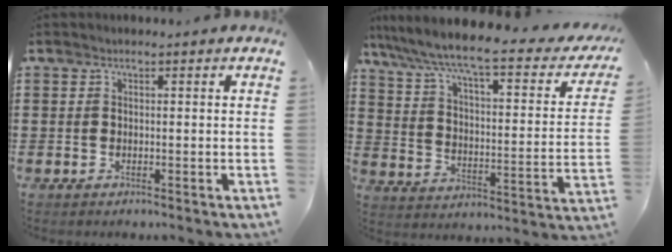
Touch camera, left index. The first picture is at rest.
{"total": 7.3, "force": [5.6, 0.1, 4.6], "torque": [-0.115, -0.046, 0.084]}